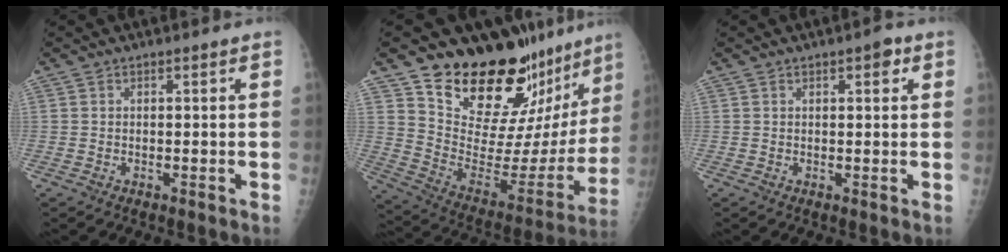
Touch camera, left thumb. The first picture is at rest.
{"total": 27.0, "force": [22.1, 9.9, 11.8], "torque": [-0.131, -0.162, 0.319]}
{"total": 2.3, "force": [1.1, 0.9, 1.8], "torque": [-0.017, -0.001, 0.012]}